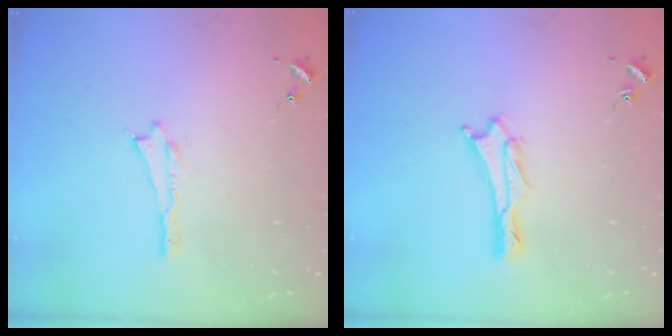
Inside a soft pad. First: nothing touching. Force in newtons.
{"total": 1.9, "press": 1.9, "slide": 0.1}